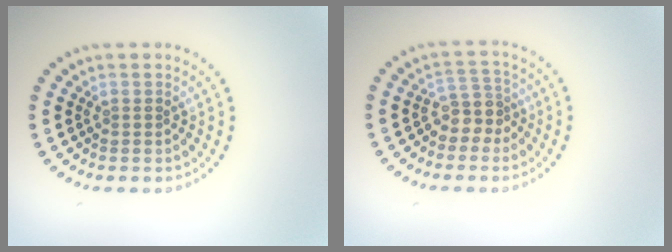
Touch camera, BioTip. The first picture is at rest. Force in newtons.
{"total": 2.5, "press": 2.1, "slide": 1.5}